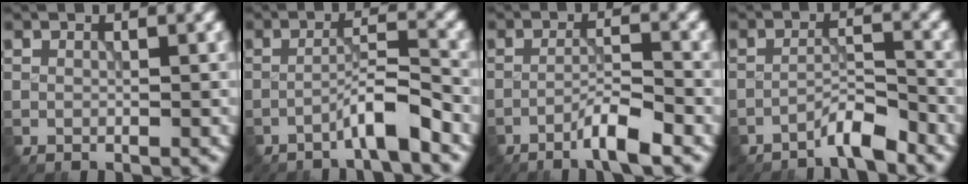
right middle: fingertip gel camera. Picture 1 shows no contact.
{"total": 3.3, "force": [-2.3, 0.1, 2.4], "torque": [-0.039, 0.016, -0.049]}
{"total": 3.4, "force": [-2.4, 0.1, 2.4], "torque": [-0.040, 0.007, -0.051]}
{"total": 3.0, "force": [-2.6, 0.2, 1.4], "torque": [-0.020, 0.011, -0.052]}